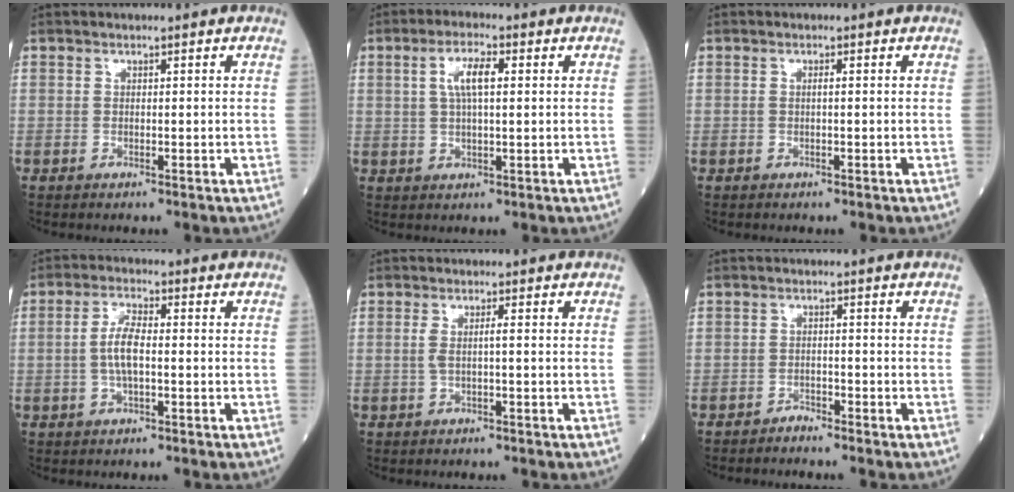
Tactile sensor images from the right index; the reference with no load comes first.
{"total": 5.2, "force": [1.4, 1.3, 4.8], "torque": [-0.096, 0.010, 0.027]}
{"total": 0.9, "force": [0.1, 0.2, 0.9], "torque": [-0.016, 0.002, 0.001]}
{"total": 4.8, "force": [-0.5, 1.4, 4.6], "torque": [-0.099, 0.007, -0.011]}
{"total": 2.0, "force": [0.0, 0.1, 2.0], "torque": [-0.042, 0.005, -0.001]}
{"total": 1.4, "force": [-1.4, 0.0, 0.0], "torque": [0.003, -0.001, -0.024]}